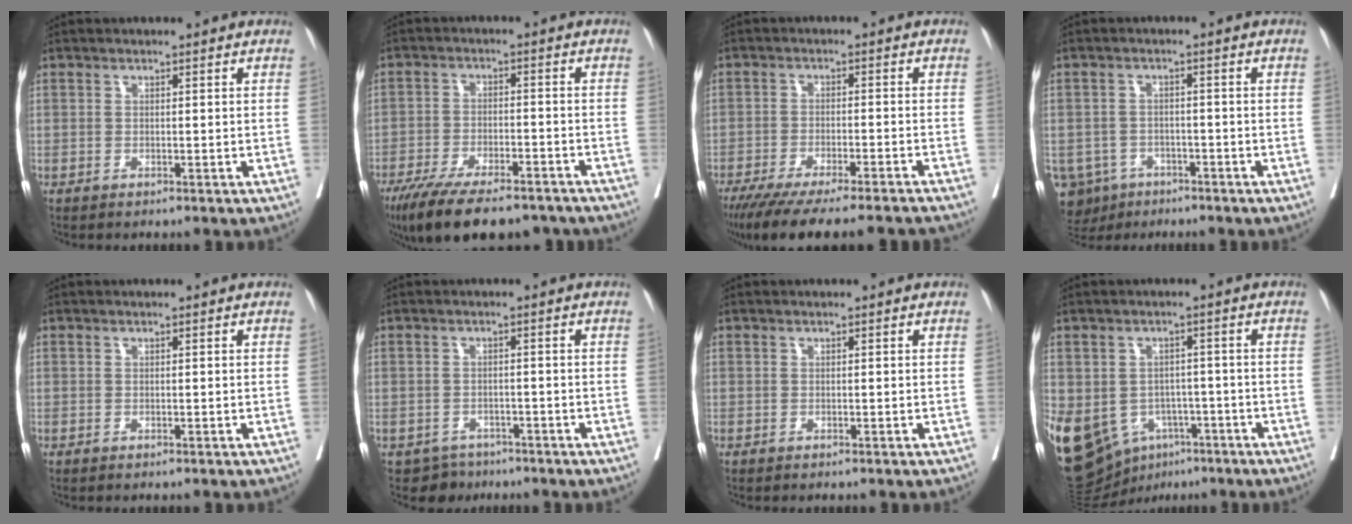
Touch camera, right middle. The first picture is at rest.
{"total": 17.5, "force": [-14.0, 4.7, 9.4], "torque": [-0.165, -0.021, -0.211]}
{"total": 18.4, "force": [-16.0, 0.7, 8.9], "torque": [-0.118, -0.053, -0.229]}
{"total": 9.1, "force": [-5.7, 6.8, 2.2], "torque": [-0.060, -0.004, -0.083]}
{"total": 0.0}
{"total": 3.6, "force": [-2.8, 2.3, -0.2], "torque": [0.004, 0.003, -0.041]}
{"total": 0.0}
{"total": 22.7, "force": [-9.9, 17.3, 11.0], "torque": [-0.329, -0.012, -0.135]}